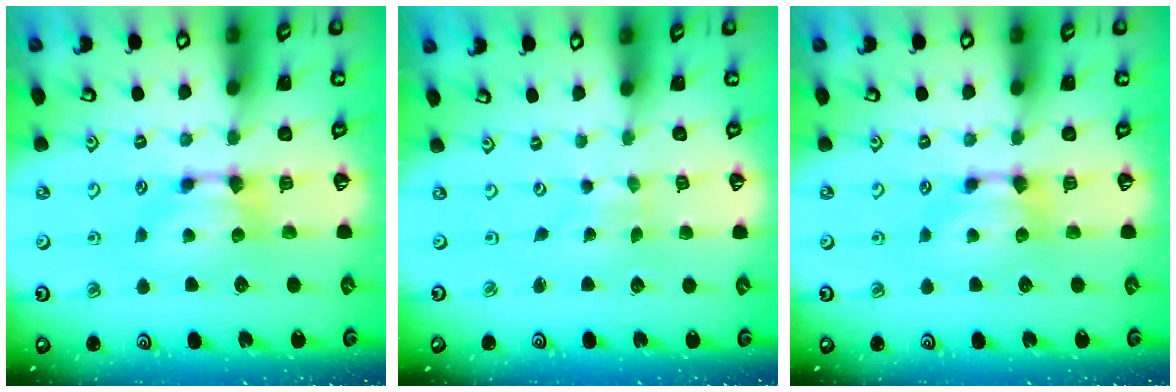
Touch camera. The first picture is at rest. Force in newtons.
{"total": 4.9, "press": 4.9, "slide": 0.2}
{"total": 0.0}